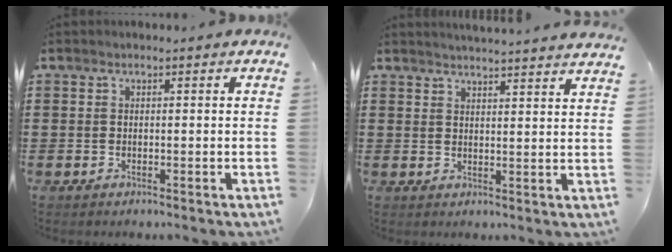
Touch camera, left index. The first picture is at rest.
{"total": 3.1, "force": [3.1, -0.7, 0.2], "torque": [-0.013, -0.018, 0.055]}